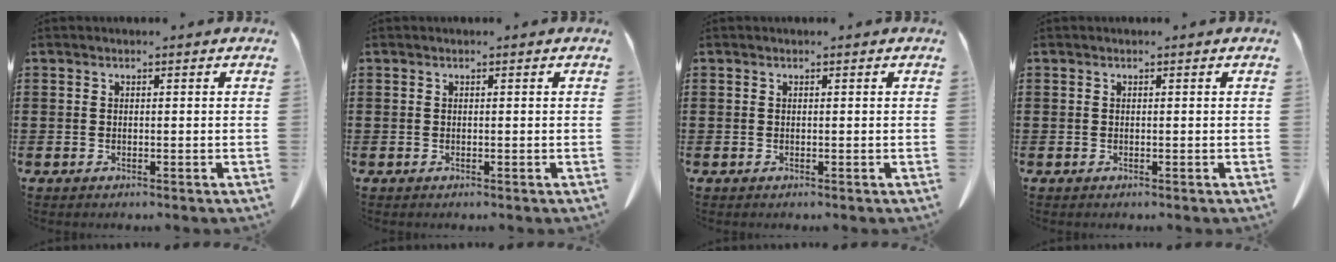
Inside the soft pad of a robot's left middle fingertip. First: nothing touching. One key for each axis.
{"total": 0.0}
{"total": 0.0}
{"total": 0.0}